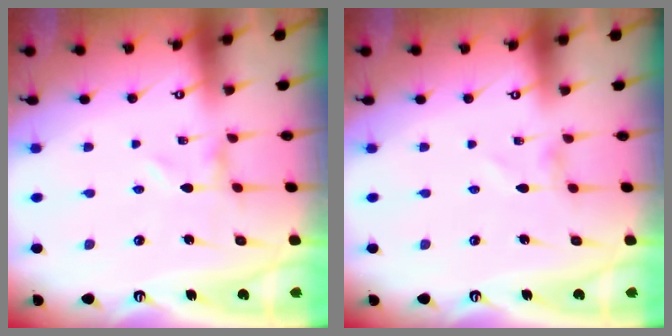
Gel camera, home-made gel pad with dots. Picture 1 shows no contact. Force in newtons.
{"total": 1.1, "press": 1.1, "slide": 0.0}